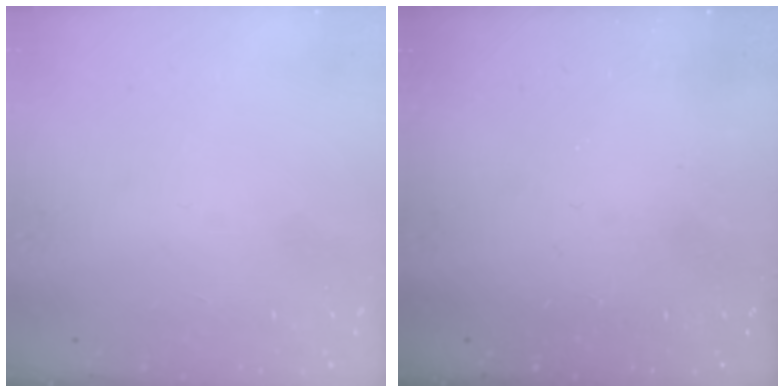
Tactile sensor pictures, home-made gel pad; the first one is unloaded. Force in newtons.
{"total": 0.0}